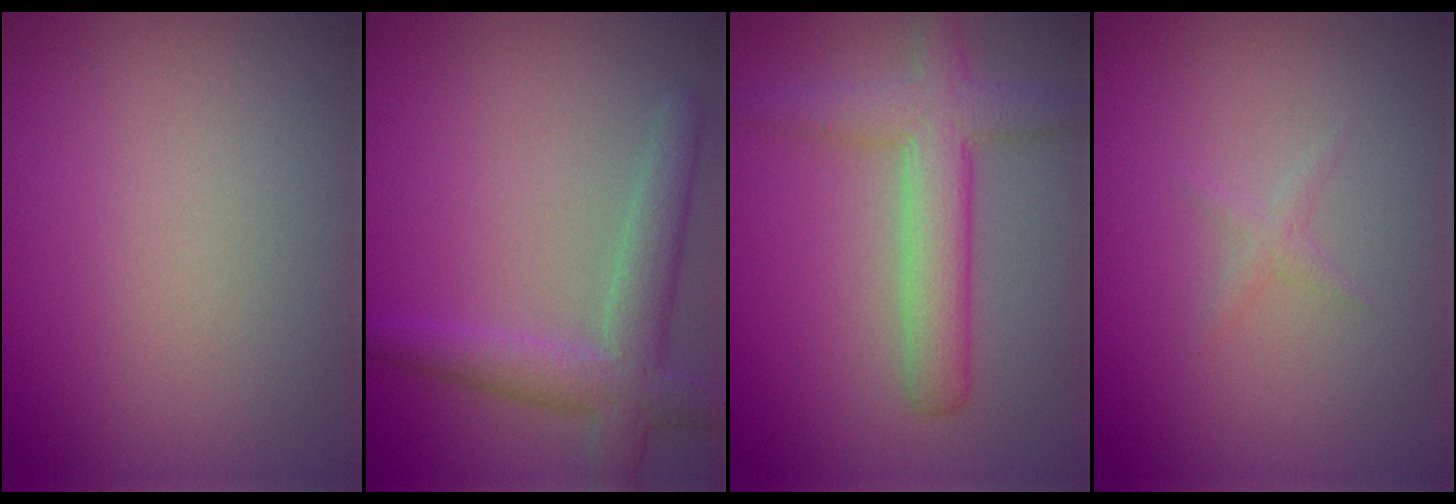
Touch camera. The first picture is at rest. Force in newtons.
{"total": 4.1, "press": 4.1, "slide": 0.2}
{"total": 4.5, "press": 4.5, "slide": 0.2}
{"total": 0.7, "press": 0.7, "slide": 0.0}